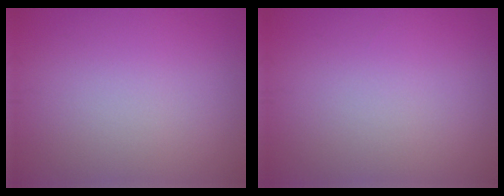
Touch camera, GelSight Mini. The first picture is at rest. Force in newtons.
{"total": 0.0}